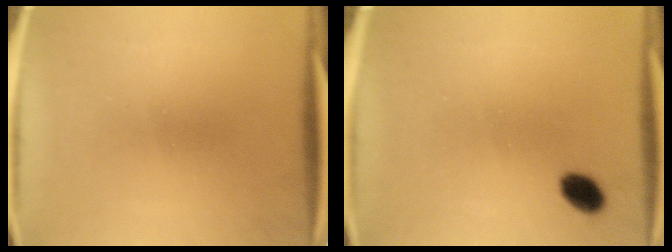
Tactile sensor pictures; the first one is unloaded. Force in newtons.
{"total": 3.7}